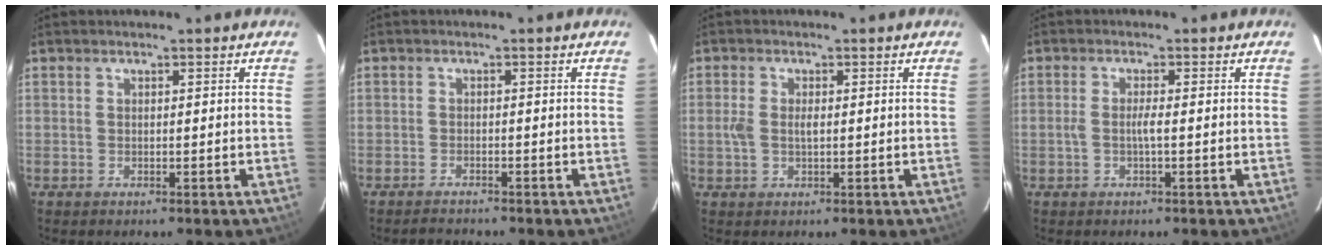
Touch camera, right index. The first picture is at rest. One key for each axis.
{"total": 2.3, "fx": -2.3, "fy": 0.4, "fz": 0.4, "tx": -0.016, "ty": -0.003, "tz": -0.039}
{"total": 2.9, "fx": 0.0, "fy": 1.5, "fz": 2.5, "tx": -0.050, "ty": 0.001, "tz": -0.001}
{"total": 2.0, "fx": -0.5, "fy": -0.1, "fz": 1.9, "tx": -0.037, "ty": 0.002, "tz": -0.011}